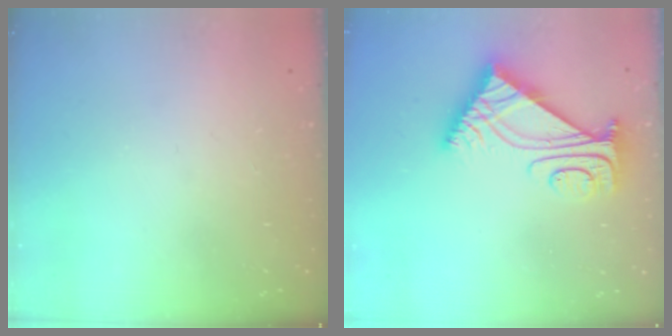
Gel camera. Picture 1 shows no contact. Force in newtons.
{"total": 8.1, "press": 8.1, "slide": 1.0}